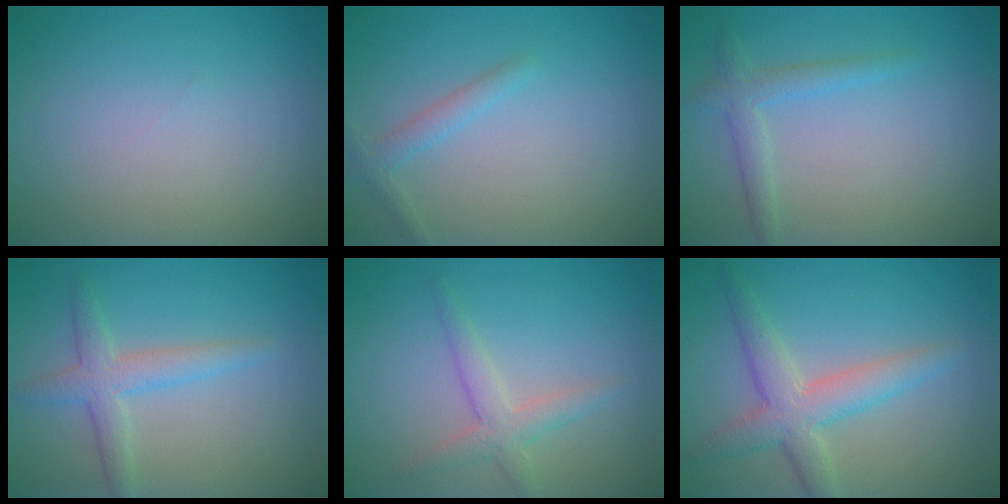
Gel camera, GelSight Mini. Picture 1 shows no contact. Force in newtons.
{"total": 1.6, "press": 1.6, "slide": 0.1}
{"total": 2.1, "press": 2.1, "slide": 0.1}
{"total": 2.9, "press": 2.9, "slide": 0.0}
{"total": 2.5, "press": 2.5, "slide": 0.1}
{"total": 4.3, "press": 4.3, "slide": 0.1}